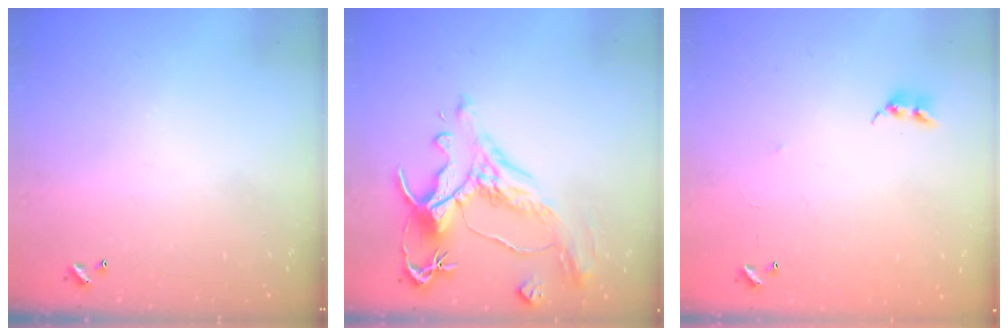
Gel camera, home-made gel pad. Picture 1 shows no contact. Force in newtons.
{"total": 1.6, "press": 0.8, "slide": 1.4}
{"total": 7.4, "press": 7.4, "slide": 0.5}